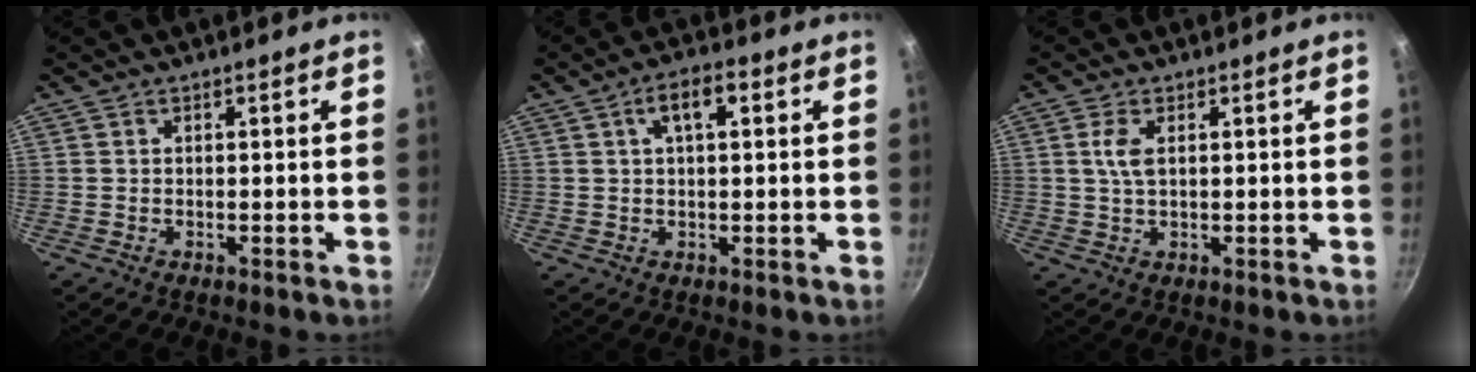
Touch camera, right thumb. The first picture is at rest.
{"total": 5.5, "force": [1.8, 2.5, 4.6], "torque": [-0.071, 0.015, 0.027]}
{"total": 3.5, "force": [0.9, 1.6, 2.9], "torque": [-0.063, 0.000, 0.019]}